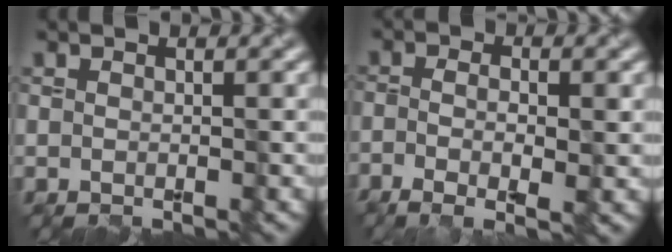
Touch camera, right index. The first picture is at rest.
{"total": 3.5, "force": [-1.5, 0.6, 3.1], "torque": [-0.063, -0.003, -0.019]}